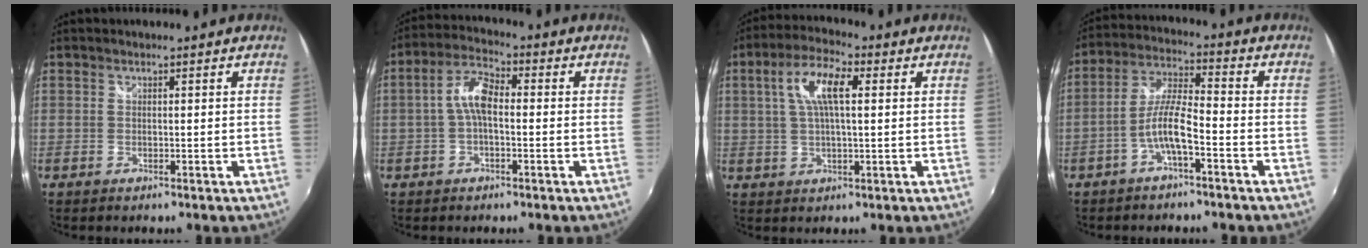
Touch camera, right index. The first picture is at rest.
{"total": 6.0, "force": [-0.6, 2.7, 5.3], "torque": [-0.111, 0.019, -0.014]}
{"total": 8.6, "force": [2.3, 2.9, 7.7], "torque": [-0.149, 0.018, 0.041]}
{"total": 6.8, "force": [-3.3, 1.1, 5.8], "torque": [-0.128, 0.012, -0.062]}